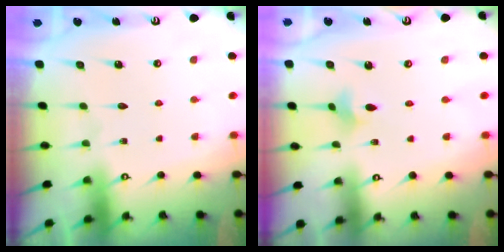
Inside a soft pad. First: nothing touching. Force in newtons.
{"total": 2.8, "press": 2.8, "slide": 0.6}